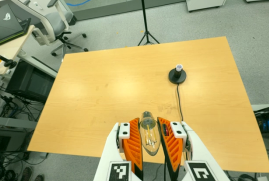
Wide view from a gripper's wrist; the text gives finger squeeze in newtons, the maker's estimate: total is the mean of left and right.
{"total": 20.0, "left": 21.4, "right": 18.6}